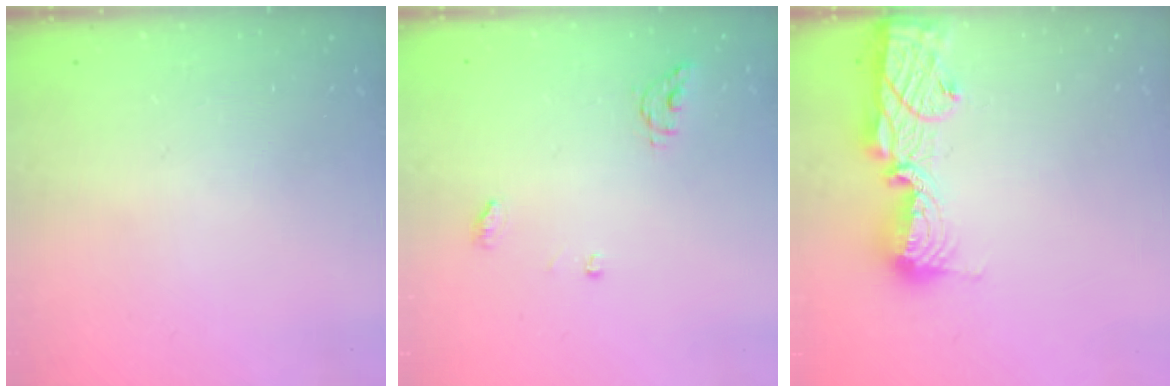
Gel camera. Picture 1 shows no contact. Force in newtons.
{"total": 5.2, "press": 5.2, "slide": 0.0}
{"total": 13.6, "press": 13.5, "slide": 1.0}